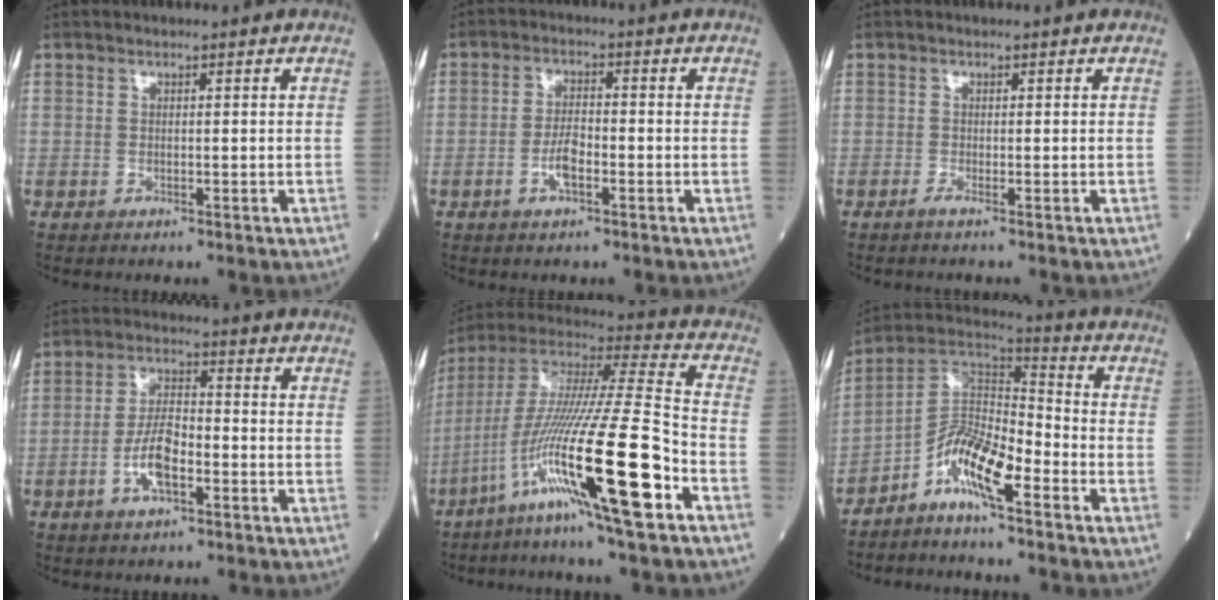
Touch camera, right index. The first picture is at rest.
{"total": 3.7, "force": [-1.5, 1.1, 3.2], "torque": [-0.063, 0.003, -0.029]}
{"total": 0.7, "force": [-0.5, -0.3, 0.5], "torque": [-0.012, -0.002, -0.010]}
{"total": 6.5, "force": [-2.4, 2.2, 5.6], "torque": [-0.115, 0.005, -0.047]}
{"total": 22.0, "force": [-9.5, 0.1, 19.8], "torque": [-0.392, -0.039, -0.181]}
{"total": 9.3, "force": [-5.2, 2.2, 7.3], "torque": [-0.141, 0.021, -0.104]}